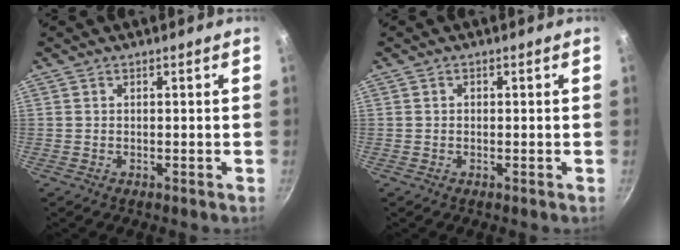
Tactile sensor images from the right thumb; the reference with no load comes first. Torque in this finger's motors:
{"motor_torque": [-0.18, -0.08, -0.03, 0.10, -0.02]}